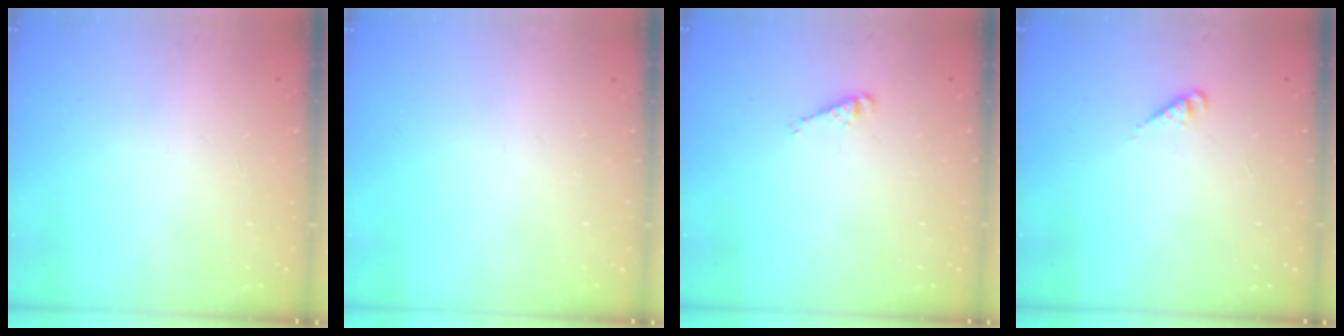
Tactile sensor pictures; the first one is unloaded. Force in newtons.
{"total": 0.0}
{"total": 3.9, "press": 3.8, "slide": 0.4}
{"total": 2.0, "press": 1.9, "slide": 0.3}